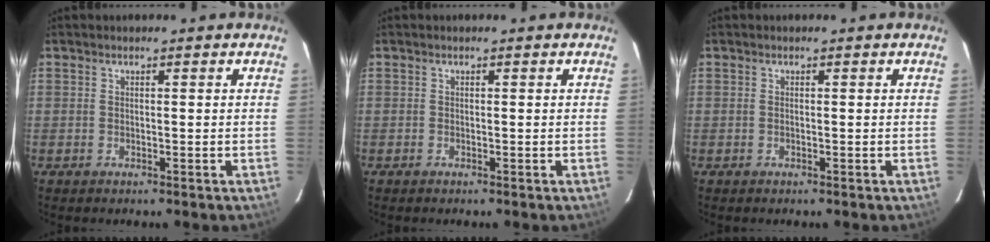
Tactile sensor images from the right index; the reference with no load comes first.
{"total": 0.0}
{"total": 0.0}